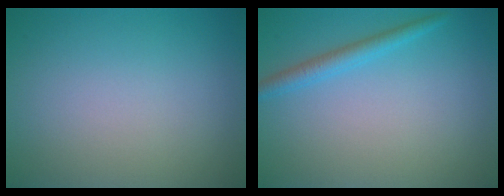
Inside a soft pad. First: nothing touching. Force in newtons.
{"total": 2.0, "press": 2.0, "slide": 0.1}